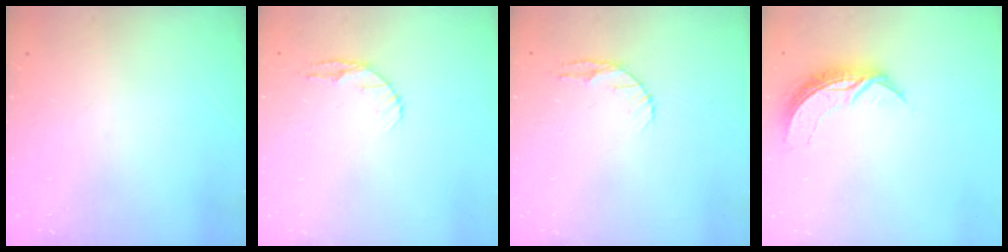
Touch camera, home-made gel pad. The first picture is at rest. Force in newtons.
{"total": 5.8, "press": 5.7, "slide": 0.8}
{"total": 5.8, "press": 5.7, "slide": 0.8}
{"total": 7.7, "press": 7.7, "slide": 0.0}